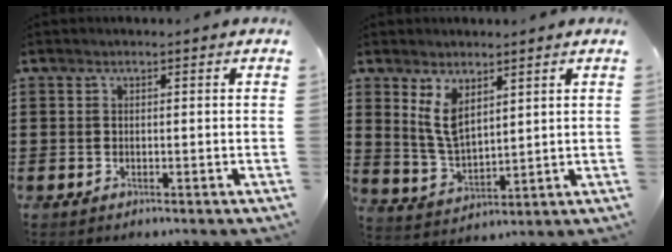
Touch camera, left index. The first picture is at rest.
{"total": 6.5, "force": [3.8, 3.0, 4.3], "torque": [-0.102, -0.007, 0.069]}